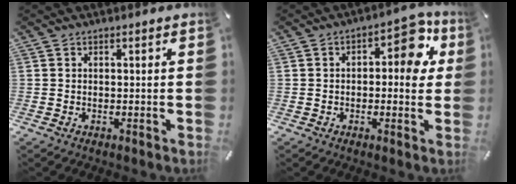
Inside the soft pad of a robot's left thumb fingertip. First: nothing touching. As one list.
[{"total": 9.7, "force": [2.5, 5.2, 7.9], "torque": [-0.088, -0.014, 0.035]}]